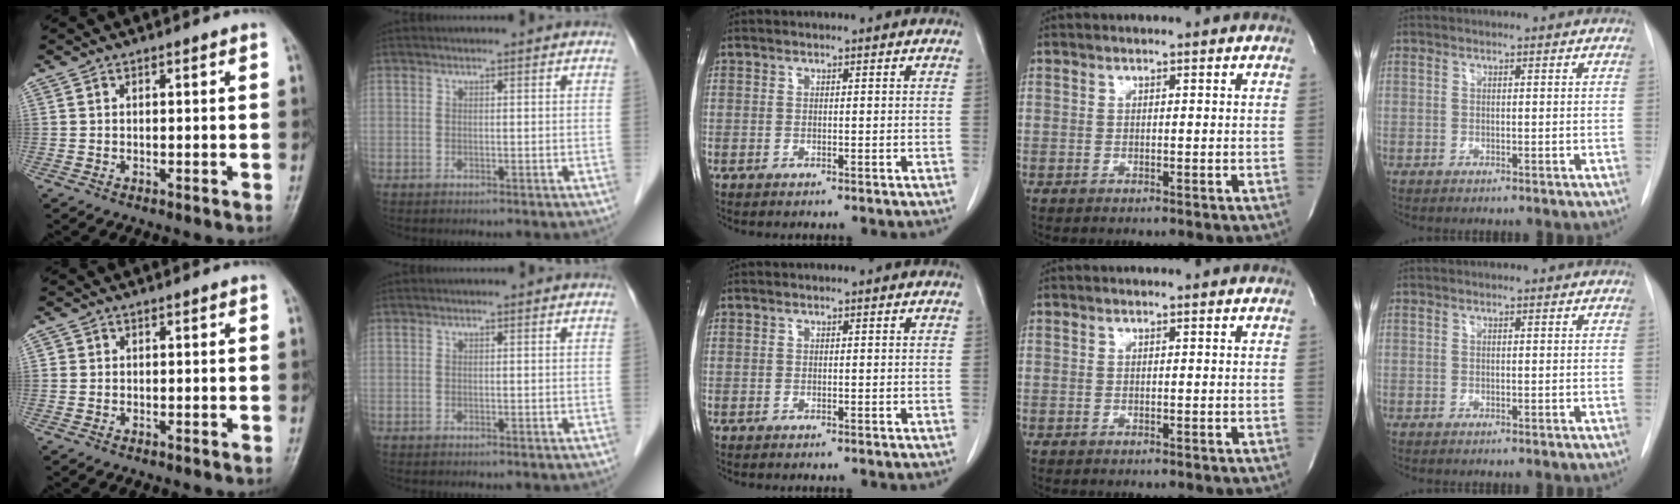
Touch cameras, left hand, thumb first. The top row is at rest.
{"thumb": {"total": 0.7, "force": [0.1, 0.7, 0.0], "torque": [0.011, 0.000, -0.001]}}